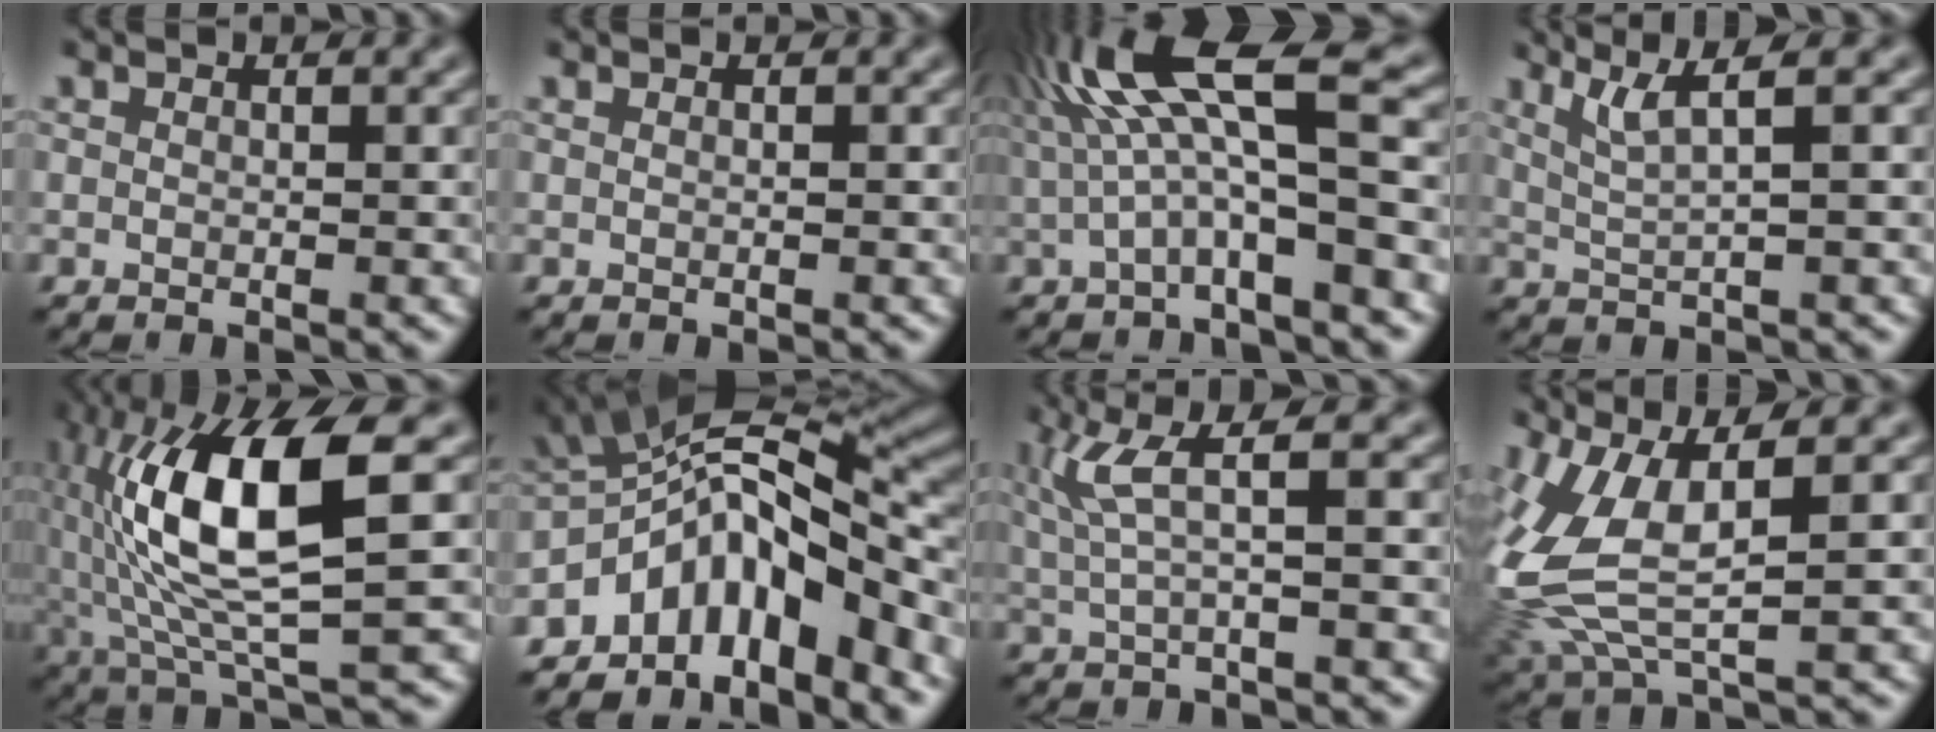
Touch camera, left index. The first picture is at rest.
{"total": 0.0}
{"total": 8.3, "force": [1.7, 1.9, 7.9], "torque": [-0.147, 0.010, 0.026]}
{"total": 3.3, "force": [1.7, 0.5, 2.8], "torque": [-0.048, 0.002, 0.040]}
{"total": 11.7, "force": [1.4, 3.0, 11.2], "torque": [-0.215, 0.009, 0.031]}
{"total": 9.9, "force": [-4.9, 4.5, 7.3], "torque": [-0.096, 0.010, -0.095]}
{"total": 4.0, "force": [1.3, 0.5, 3.8], "torque": [-0.085, 0.004, 0.032]}
{"total": 9.0, "force": [0.7, 3.7, 8.1], "torque": [-0.206, -0.008, 0.016]}